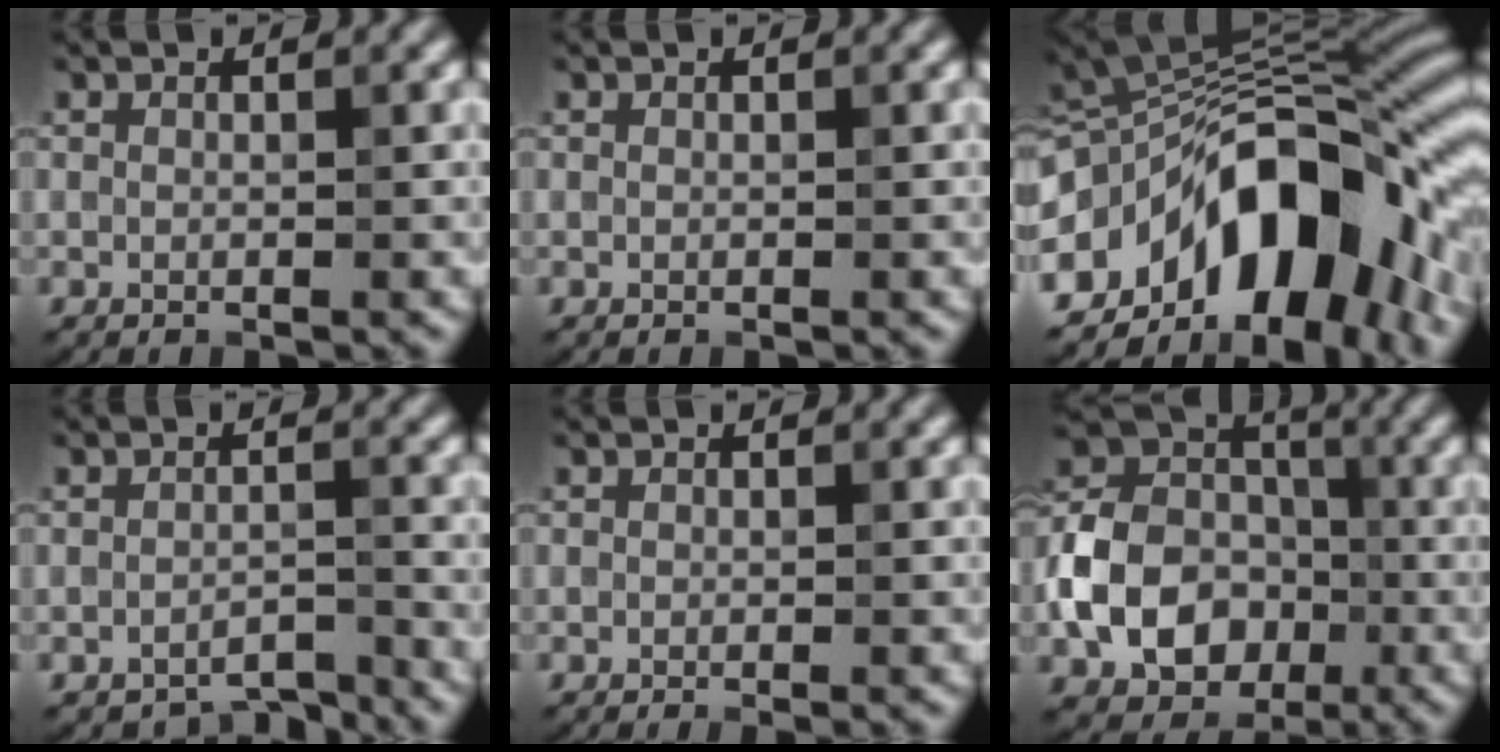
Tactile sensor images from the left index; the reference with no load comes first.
{"total": 0.0}
{"total": 15.9, "force": [-5.3, 8.8, 12.1], "torque": [-0.161, 0.018, -0.094]}
{"total": 3.0, "force": [-2.9, 0.6, 0.6], "torque": [-0.006, 0.000, -0.045]}
{"total": 1.0, "force": [-0.4, 0.3, 0.8], "torque": [-0.008, -0.010, -0.009]}
{"total": 8.9, "force": [-2.6, 6.8, 5.0], "torque": [-0.092, 0.000, -0.058]}